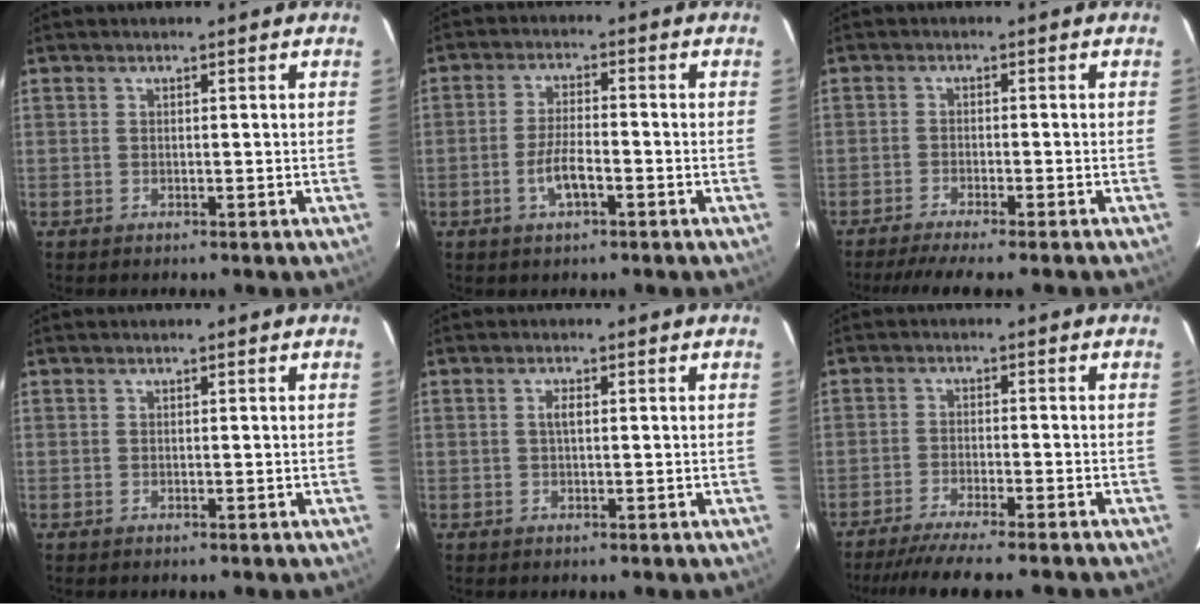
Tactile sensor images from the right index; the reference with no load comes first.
{"total": 5.3, "force": [-2.4, 1.7, 4.4], "torque": [-0.092, -0.002, -0.042]}
{"total": 8.3, "force": [-7.1, 0.0, 4.2], "torque": [-0.089, -0.019, -0.114]}
{"total": 0.0}
{"total": 1.5, "force": [0.2, 0.5, 1.4], "torque": [-0.027, 0.003, 0.003]}
{"total": 10.9, "force": [-9.6, 0.3, 5.1], "torque": [-0.110, -0.023, -0.152]}